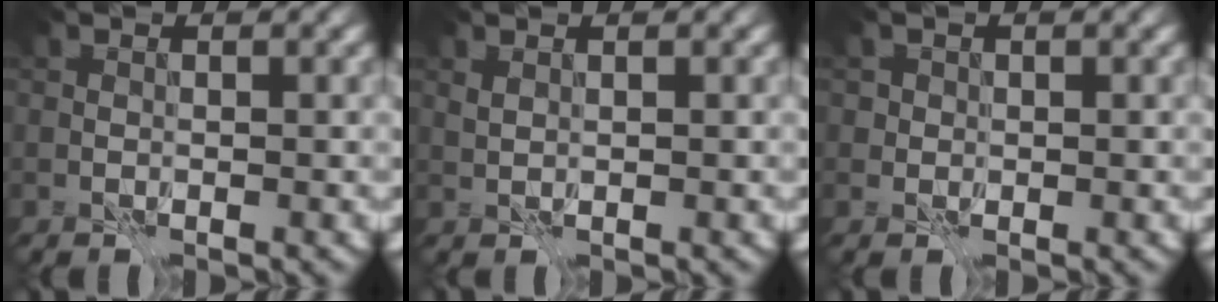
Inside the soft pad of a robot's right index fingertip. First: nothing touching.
{"total": 0.5, "force": [0.5, 0.1, 0.1], "torque": [-0.006, -0.002, 0.011]}
{"total": 1.0, "force": [-0.1, 0.9, -0.2], "torque": [0.009, 0.001, -0.002]}